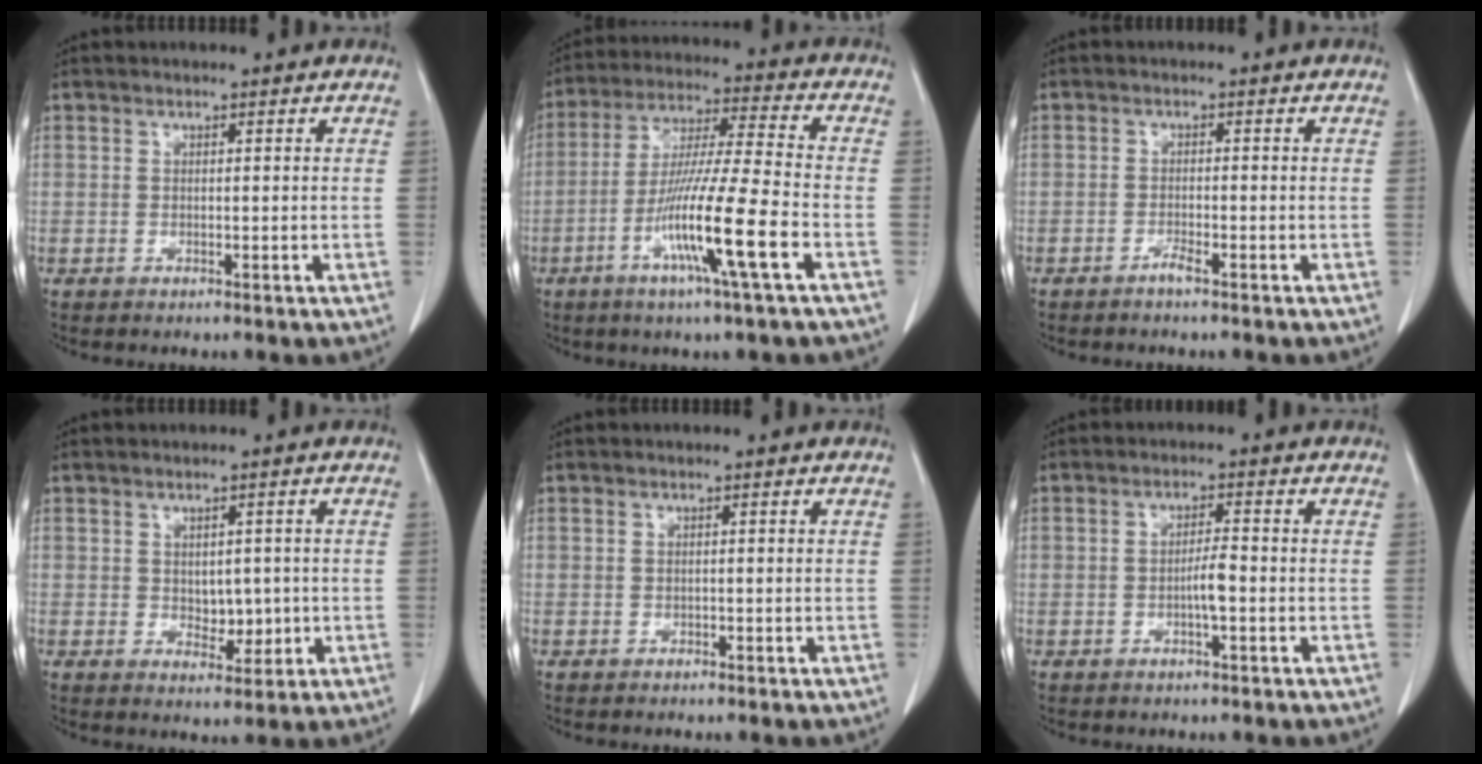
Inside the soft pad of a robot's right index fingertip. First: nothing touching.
{"total": 14.2, "force": [-5.5, -1.0, 13.0], "torque": [-0.248, -0.018, -0.106]}
{"total": 1.4, "force": [-1.2, -0.1, 0.8], "torque": [-0.017, 0.001, -0.022]}
{"total": 3.8, "force": [-0.2, 2.5, 2.9], "torque": [-0.035, -0.001, 0.006]}
{"total": 0.0}
{"total": 2.8, "force": [-0.8, 0.3, 2.6], "torque": [-0.048, 0.002, -0.014]}